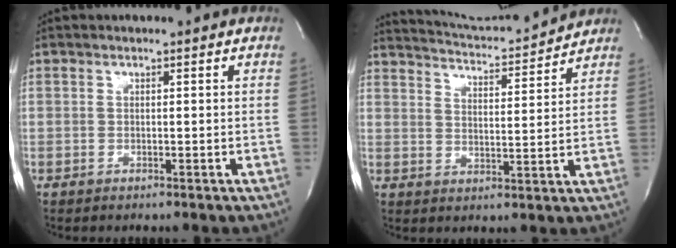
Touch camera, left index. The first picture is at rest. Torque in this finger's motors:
{"motor_torque": [0.13, -0.39, 0.05, 0.01]}